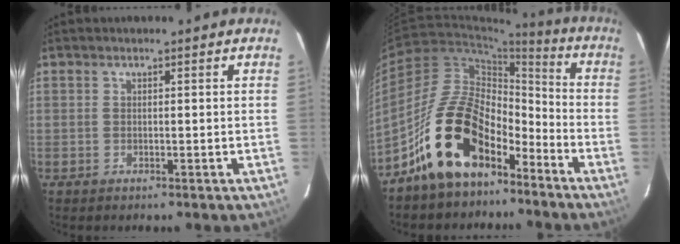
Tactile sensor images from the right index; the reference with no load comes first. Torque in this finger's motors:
{"motor_torque": [1.01, -0.85, 1.05, 0.21]}